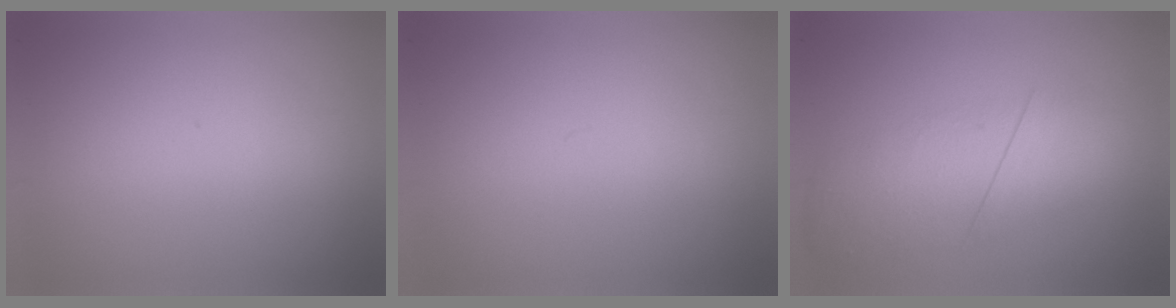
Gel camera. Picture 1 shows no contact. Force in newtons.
{"total": 0.0}
{"total": 3.0}